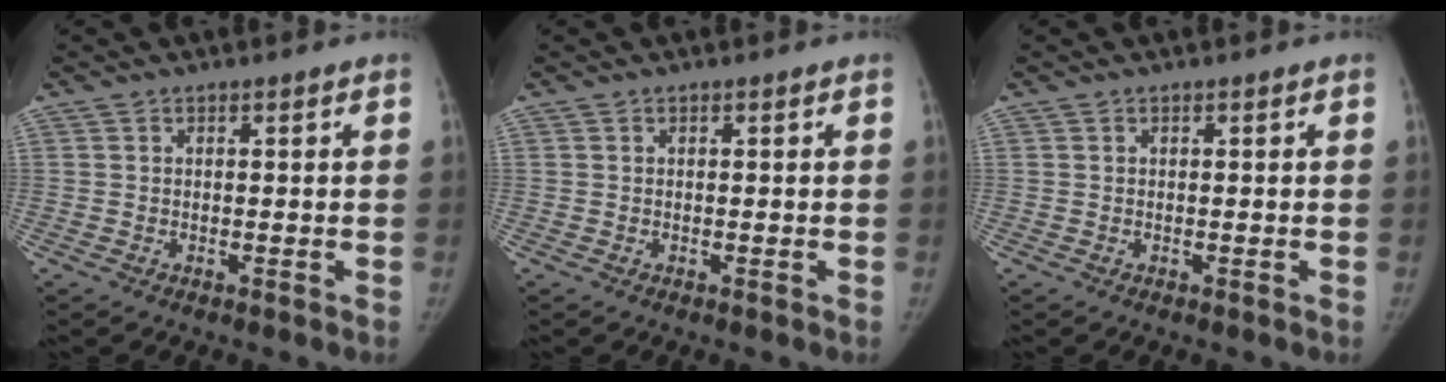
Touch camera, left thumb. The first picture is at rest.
{"total": 0.0}
{"total": 0.0}